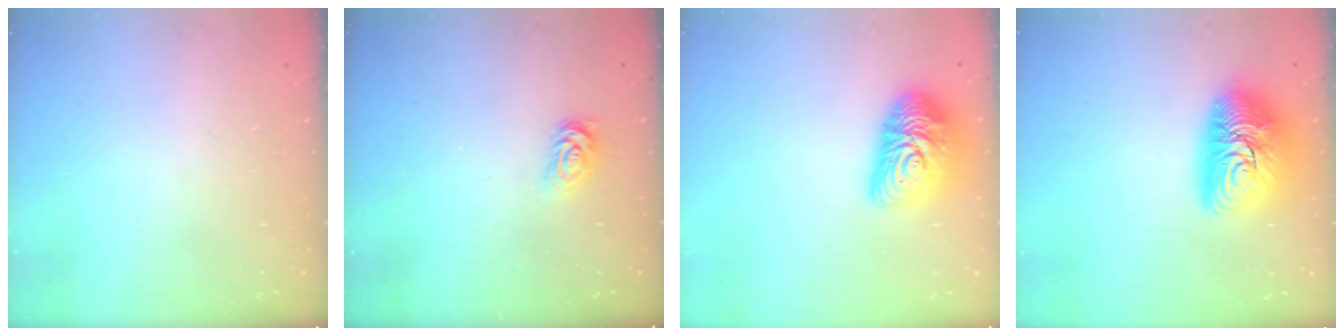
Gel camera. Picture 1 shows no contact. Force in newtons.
{"total": 2.8, "press": 2.8, "slide": 0.4}
{"total": 14.4, "press": 14.4, "slide": 1.0}
{"total": 14.9, "press": 14.9, "slide": 1.2}